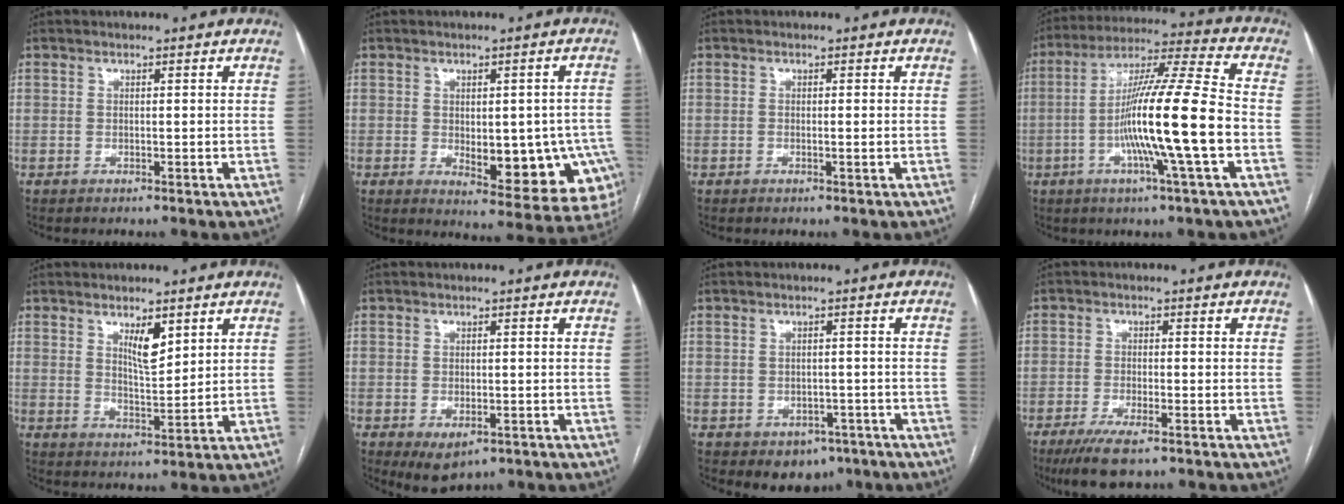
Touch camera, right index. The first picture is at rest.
{"total": 14.8, "force": [-3.8, 6.7, 12.7], "torque": [-0.110, 0.013, -0.029]}
{"total": 0.8, "force": [-0.2, -0.1, 0.8], "torque": [-0.015, -0.002, -0.003]}
{"total": 17.0, "force": [-3.7, -0.9, 16.5], "torque": [-0.294, -0.002, -0.076]}
{"total": 4.7, "force": [2.6, 1.3, 3.7], "torque": [-0.069, -0.006, 0.050]}
{"total": 3.9, "force": [-1.8, 2.2, 2.7], "torque": [-0.041, -0.005, -0.016]}
{"total": 4.6, "force": [-2.7, 3.3, 1.8], "torque": [-0.012, 0.006, -0.025]}
{"total": 6.5, "force": [-4.5, 1.1, 4.6], "torque": [-0.080, -0.015, -0.073]}